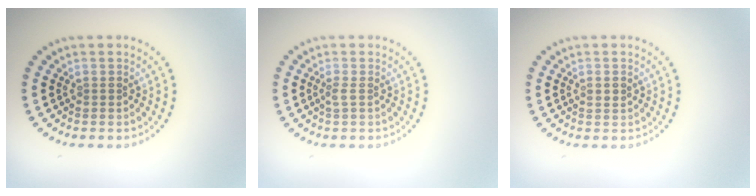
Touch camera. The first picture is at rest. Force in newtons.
{"total": 0.8, "press": 0.6, "slide": 0.5}
{"total": 1.1, "press": 1.0, "slide": 0.4}